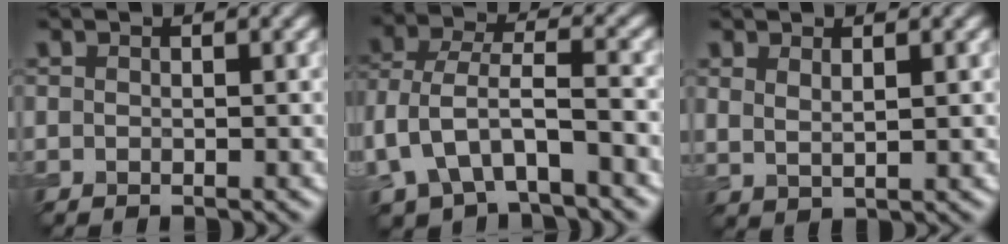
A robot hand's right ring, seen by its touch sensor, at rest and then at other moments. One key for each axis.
{"total": 6.3, "fx": -2.1, "fy": 3.6, "fz": 4.7, "tx": -0.101, "ty": 0.010, "tz": -0.043}
{"total": 1.7, "fx": 1.2, "fy": 0.5, "fz": 1.1, "tx": -0.023, "ty": -0.006, "tz": 0.027}